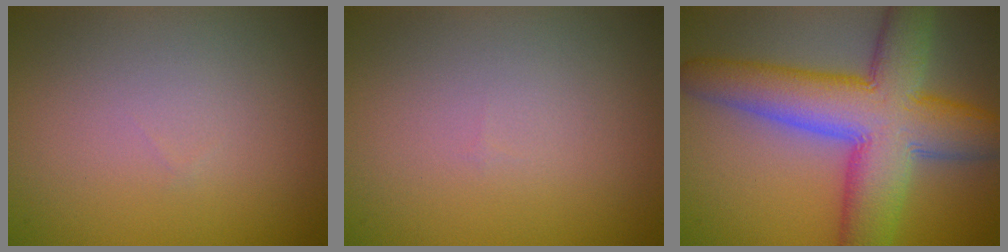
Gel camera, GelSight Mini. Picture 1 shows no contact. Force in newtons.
{"total": 0.0}
{"total": 11.1, "press": 11.1, "slide": 0.7}